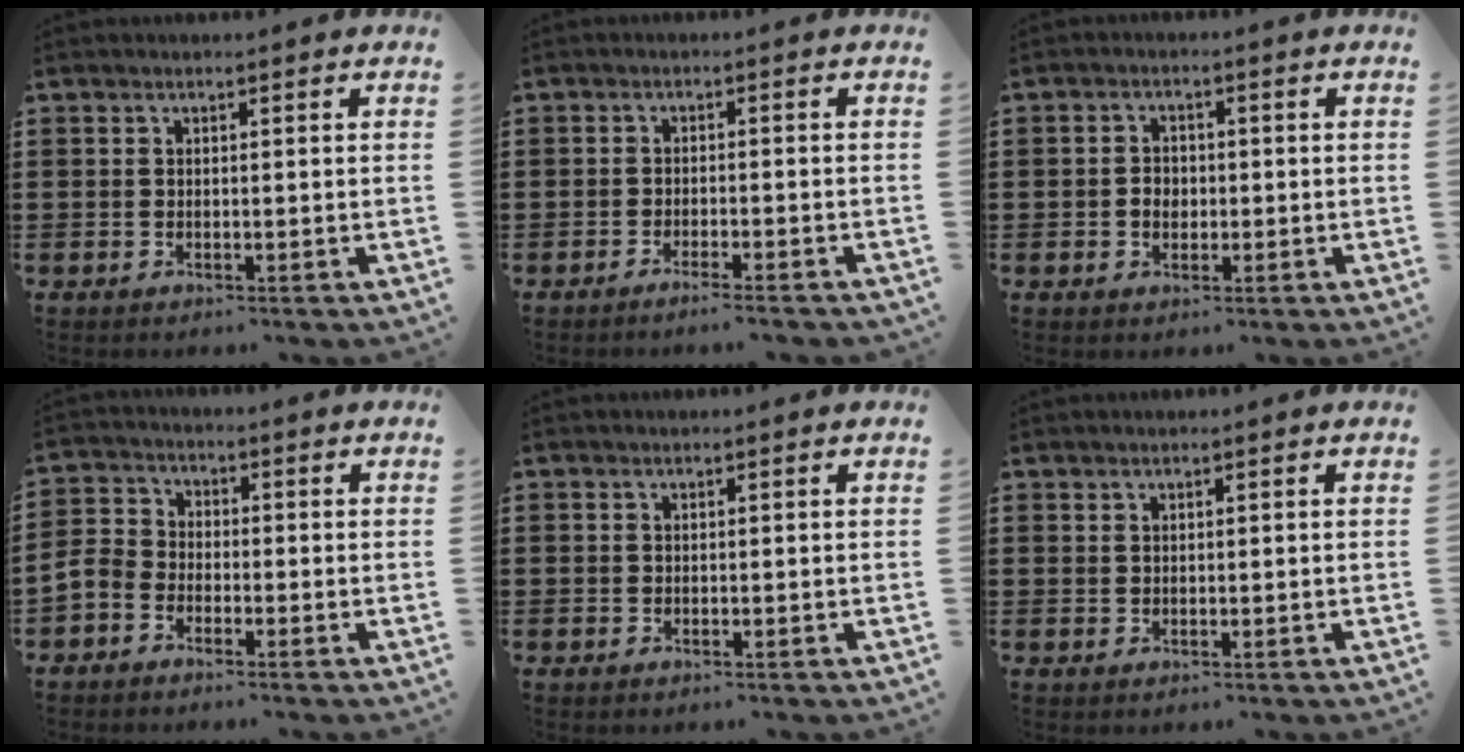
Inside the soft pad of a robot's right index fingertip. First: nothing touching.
{"total": 1.7, "force": [-1.6, -0.2, 0.6], "torque": [-0.011, 0.001, -0.030]}
{"total": 2.1, "force": [-0.4, 1.7, 1.0], "torque": [-0.024, 0.005, -0.011]}
{"total": 3.8, "force": [-3.0, 2.0, 1.1], "torque": [-0.048, 0.001, -0.069]}
{"total": 0.0}
{"total": 0.6, "force": [0.4, 0.4, 0.1], "torque": [-0.002, 0.002, 0.008]}